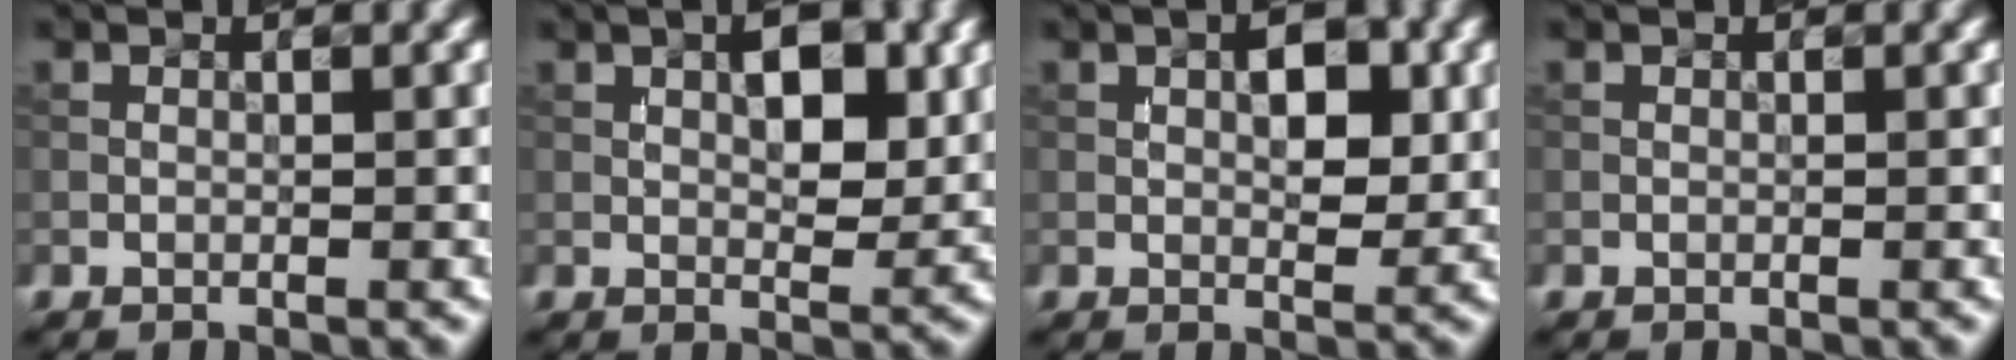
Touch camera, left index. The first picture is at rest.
{"total": 4.0, "force": [1.0, 1.8, 3.4], "torque": [-0.050, 0.000, 0.016]}
{"total": 3.6, "force": [0.6, 1.7, 3.1], "torque": [-0.042, 0.000, 0.008]}
{"total": 0.0}